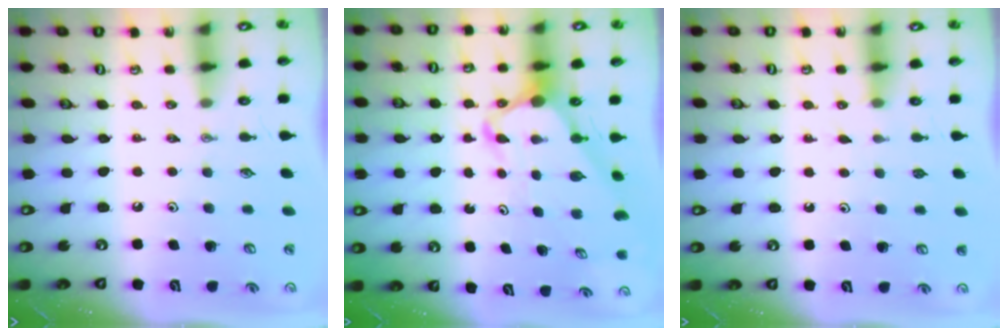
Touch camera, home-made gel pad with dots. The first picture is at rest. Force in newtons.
{"total": 3.9, "press": 3.9, "slide": 0.4}
{"total": 1.7, "press": 1.6, "slide": 0.2}